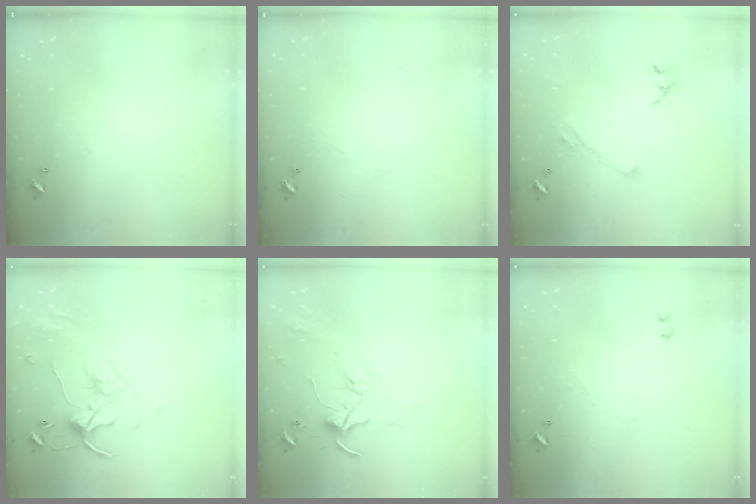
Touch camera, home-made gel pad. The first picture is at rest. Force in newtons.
{"total": 1.2, "press": 1.1, "slide": 0.3}
{"total": 2.9, "press": 2.8, "slide": 0.8}
{"total": 1.1, "press": 0.5, "slide": 1.0}
{"total": 2.3, "press": 2.3, "slide": 0.5}
{"total": 0.9, "press": 0.3, "slide": 0.8}